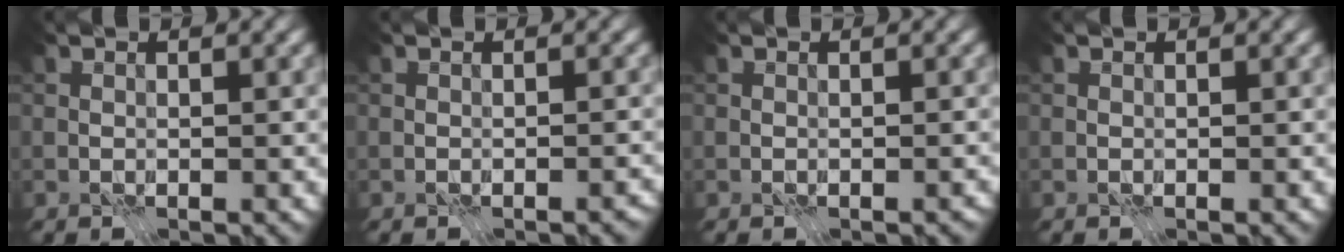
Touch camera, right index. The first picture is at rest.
{"total": 0.6, "force": [-0.5, 0.2, 0.2], "torque": [-0.001, -0.007, -0.004]}
{"total": 0.0}
{"total": 0.0}